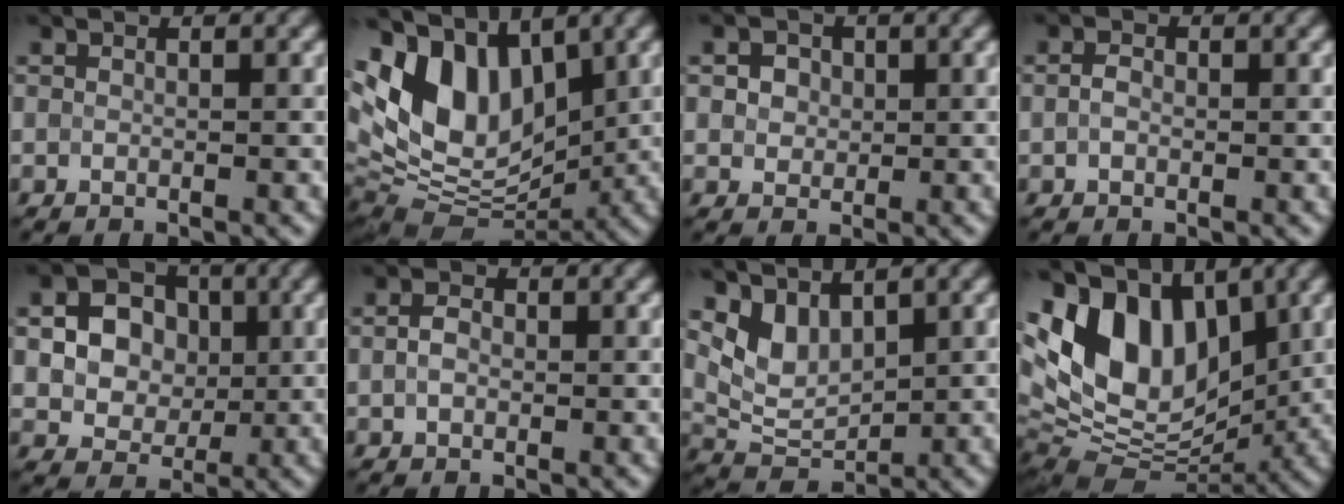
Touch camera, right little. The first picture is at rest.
{"total": 11.1, "force": [3.3, 7.0, 7.9], "torque": [-0.159, 0.012, 0.052]}
{"total": 3.1, "force": [1.0, 2.5, 1.6], "torque": [-0.028, 0.011, 0.008]}
{"total": 1.2, "force": [-0.1, 0.8, 0.9], "torque": [-0.023, 0.006, -0.007]}
{"total": 6.9, "force": [1.0, 5.7, 3.7], "torque": [-0.063, 0.027, 0.005]}
{"total": 1.7, "force": [-0.1, 1.2, 1.3], "torque": [-0.028, 0.007, -0.007]}
{"total": 3.4, "force": [2.0, 1.9, 1.9], "torque": [-0.044, -0.010, 0.042]}
{"total": 12.5, "force": [3.7, 7.8, 9.1], "torque": [-0.174, 0.019, 0.058]}